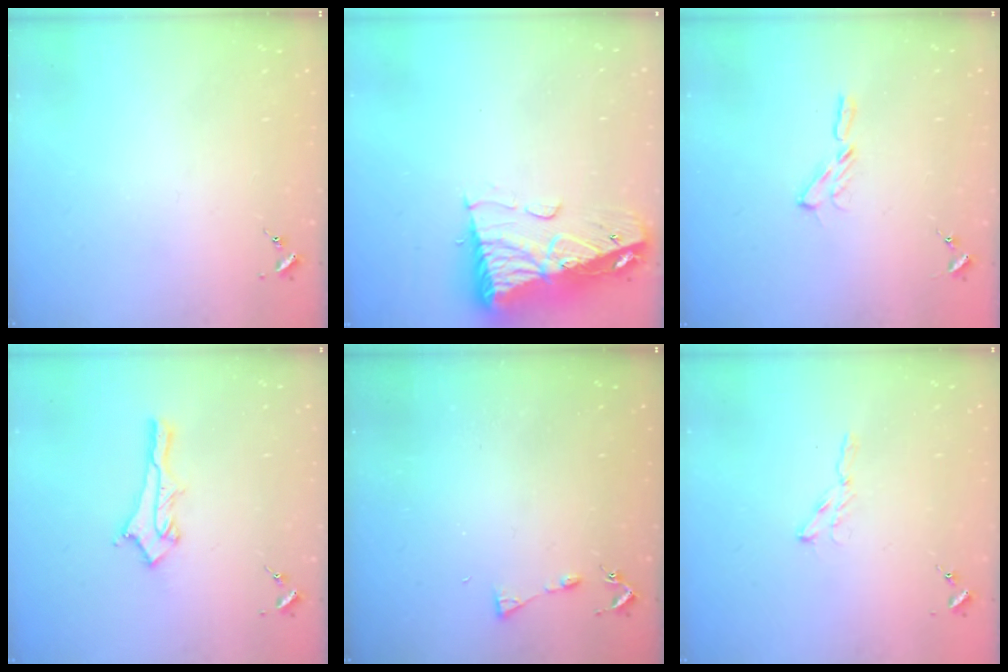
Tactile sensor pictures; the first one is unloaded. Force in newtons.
{"total": 14.6, "press": 14.6, "slide": 1.6}
{"total": 4.0, "press": 4.0, "slide": 0.4}
{"total": 12.5, "press": 12.5, "slide": 1.2}
{"total": 3.7, "press": 3.7, "slide": 0.5}
{"total": 3.9, "press": 3.8, "slide": 0.5}